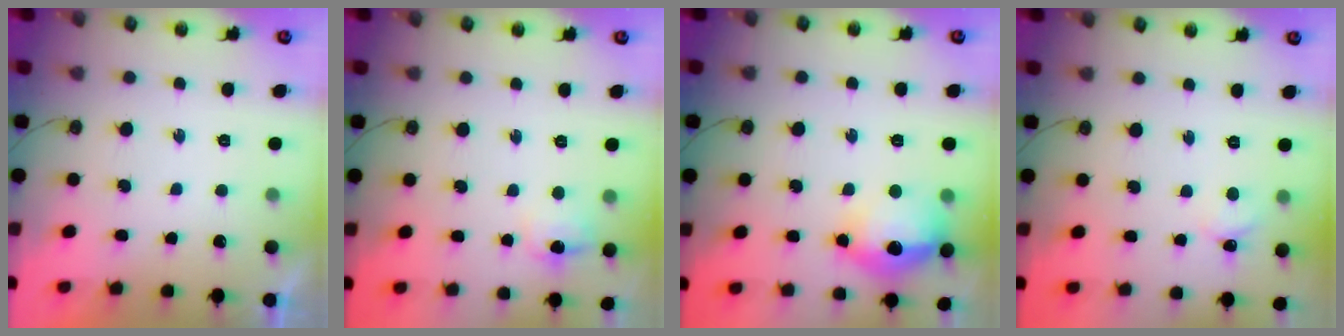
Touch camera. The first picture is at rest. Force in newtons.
{"total": 7.6, "press": 7.5, "slide": 0.8}
{"total": 15.9, "press": 15.7, "slide": 1.9}
{"total": 2.4, "press": 2.4, "slide": 0.3}